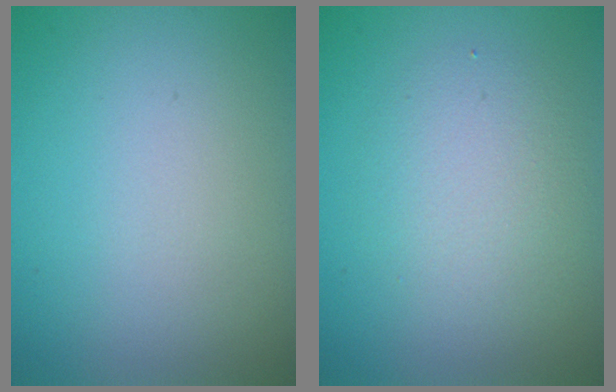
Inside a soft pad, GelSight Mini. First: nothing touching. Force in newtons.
{"total": 3.2, "press": 3.2, "slide": 0.1}